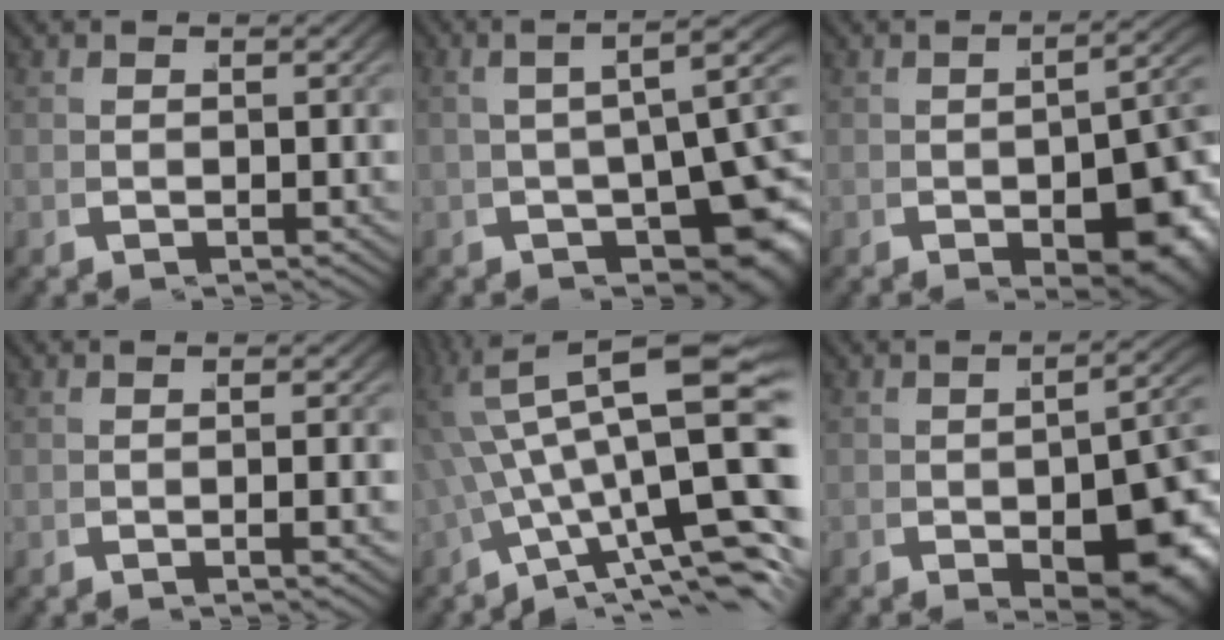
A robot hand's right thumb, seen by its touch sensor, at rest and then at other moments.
{"total": 7.1, "force": [-0.2, 3.3, 6.3], "torque": [-0.092, -0.005, 0.009]}
{"total": 8.1, "force": [-1.5, 4.1, 6.8], "torque": [-0.083, -0.008, -0.013]}
{"total": 1.6, "force": [-0.2, -0.1, 1.6], "torque": [-0.031, 0.011, -0.004]}
{"total": 14.9, "force": [0.8, 8.4, 12.3], "torque": [-0.214, -0.043, 0.036]}
{"total": 8.9, "force": [-1.6, 4.5, 7.6], "torque": [-0.094, -0.014, -0.011]}